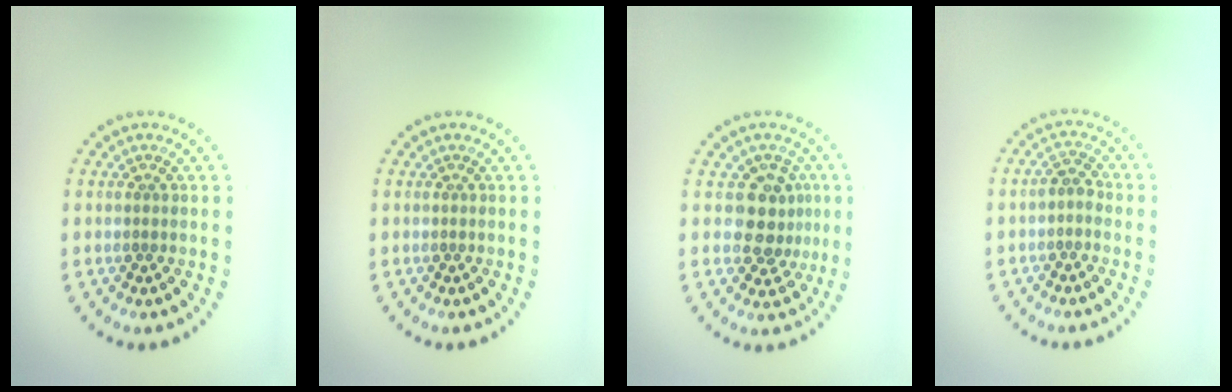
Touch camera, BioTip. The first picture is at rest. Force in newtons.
{"total": 0.0}
{"total": 3.9, "press": 3.5, "slide": 1.7}
{"total": 1.3, "press": 1.1, "slide": 0.7}